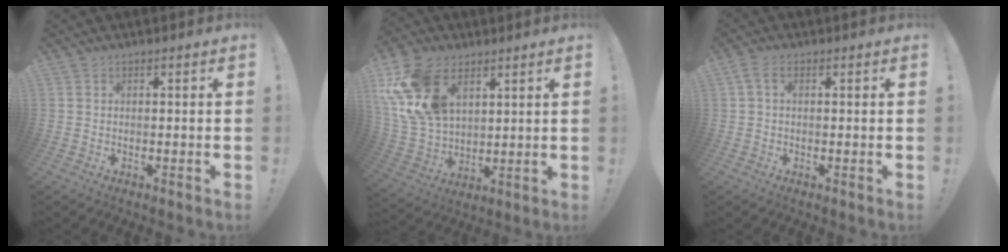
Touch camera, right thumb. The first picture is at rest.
{"total": 19.0, "force": [8.6, 12.7, 11.3], "torque": [-0.227, -0.041, 0.165]}
{"total": 3.0, "force": [0.6, 1.9, 2.3], "torque": [-0.044, 0.009, 0.012]}